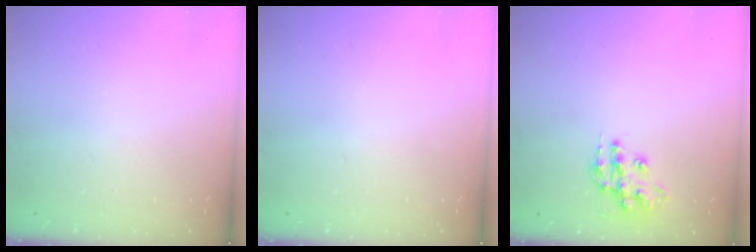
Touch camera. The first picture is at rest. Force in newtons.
{"total": 0.0}
{"total": 13.0, "press": 13.0, "slide": 1.0}